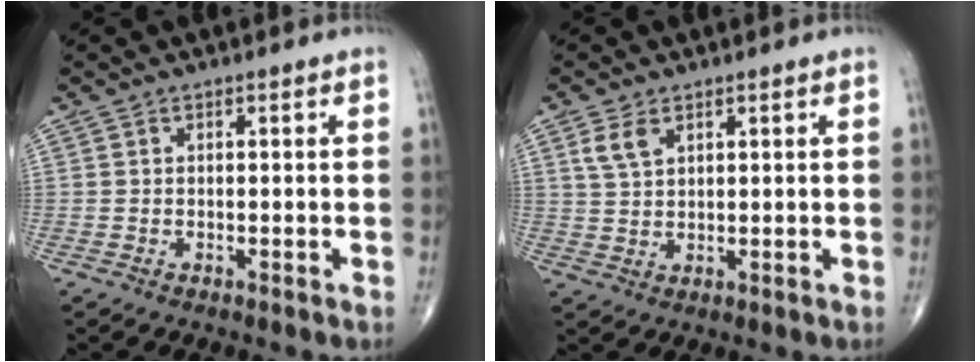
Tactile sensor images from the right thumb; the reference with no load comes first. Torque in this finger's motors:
{"motor_torque": [-0.45, 0.49, 0.45, 0.27, 0.02]}